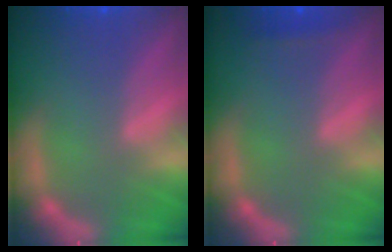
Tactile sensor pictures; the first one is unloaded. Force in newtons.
{"total": 0.9}